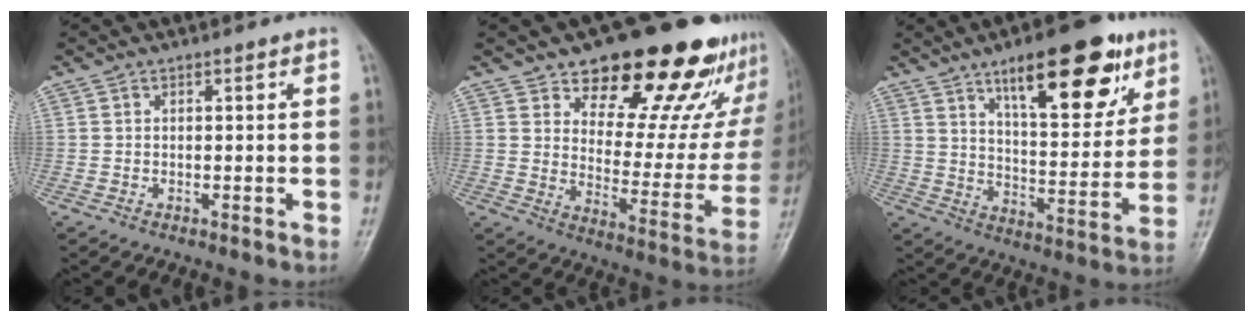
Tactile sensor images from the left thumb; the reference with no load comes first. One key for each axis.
{"total": 24.7, "fx": 18.3, "fy": 10.8, "fz": 12.5, "tx": -0.112, "ty": -0.104, "tz": 0.245}
{"total": 20.5, "fx": 11.5, "fy": 7.6, "fz": 15.1, "tx": -0.175, "ty": -0.047, "tz": 0.177}